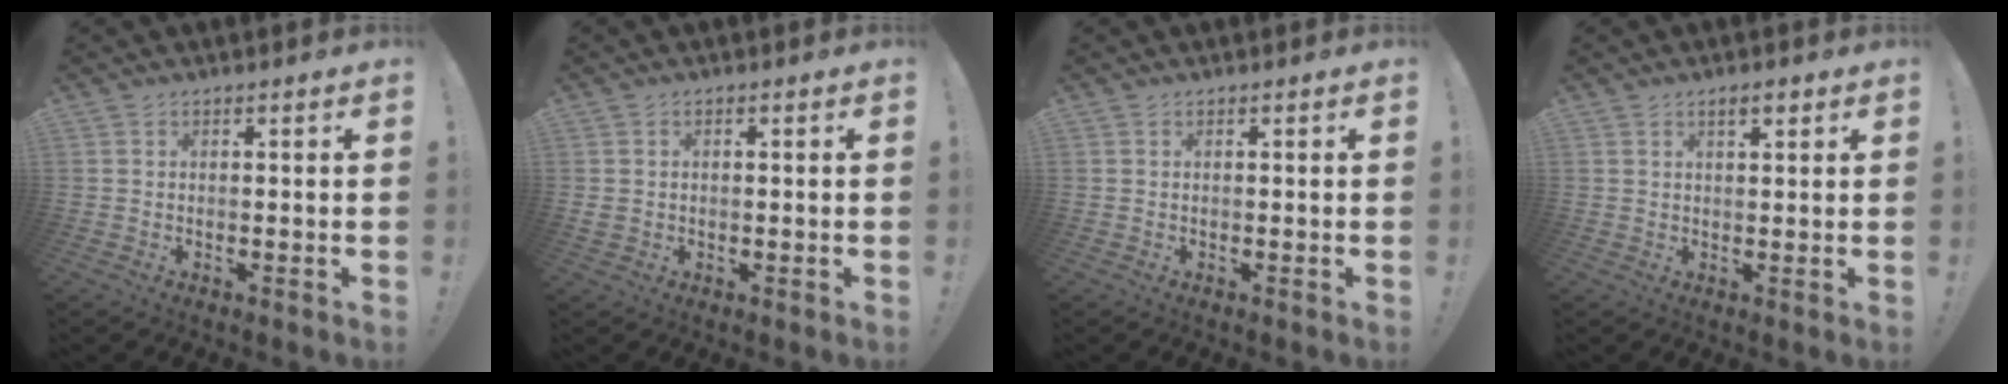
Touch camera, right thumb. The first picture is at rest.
{"total": 1.6, "force": [0.0, 1.4, 0.8], "torque": [-0.012, 0.003, 0.002]}
{"total": 0.0}
{"total": 2.7, "force": [1.8, 0.8, 1.9], "torque": [-0.025, -0.006, 0.028]}